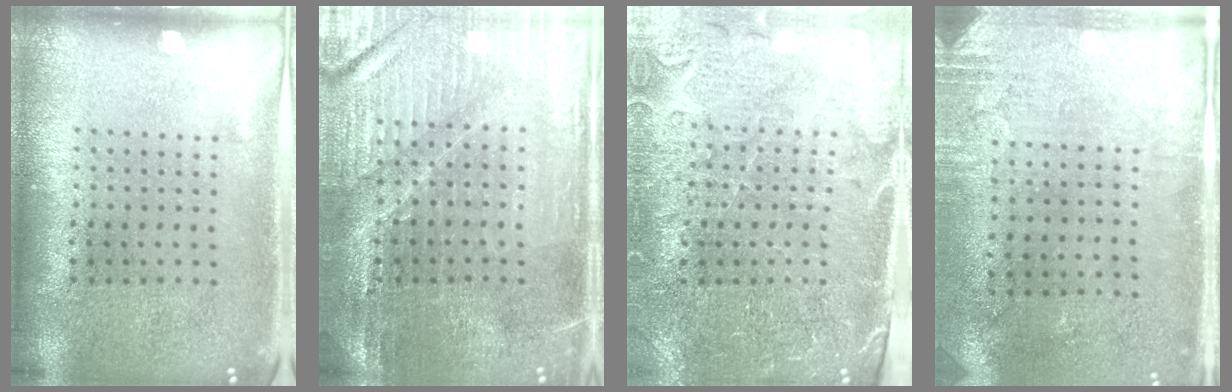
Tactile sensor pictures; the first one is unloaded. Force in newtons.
{"total": 3.2, "press": 3.1, "slide": 0.5}
{"total": 3.2, "press": 3.1, "slide": 0.8}
{"total": 2.7, "press": 2.3, "slide": 1.5}